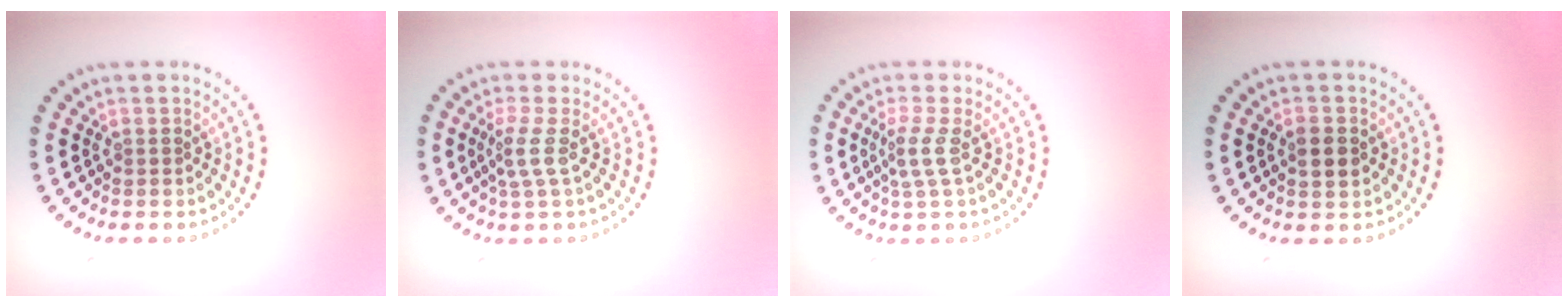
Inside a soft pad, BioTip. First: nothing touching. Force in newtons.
{"total": 2.0, "press": 1.3, "slide": 1.5}
{"total": 2.2, "press": 1.5, "slide": 1.6}
{"total": 2.1, "press": 2.1, "slide": 0.0}